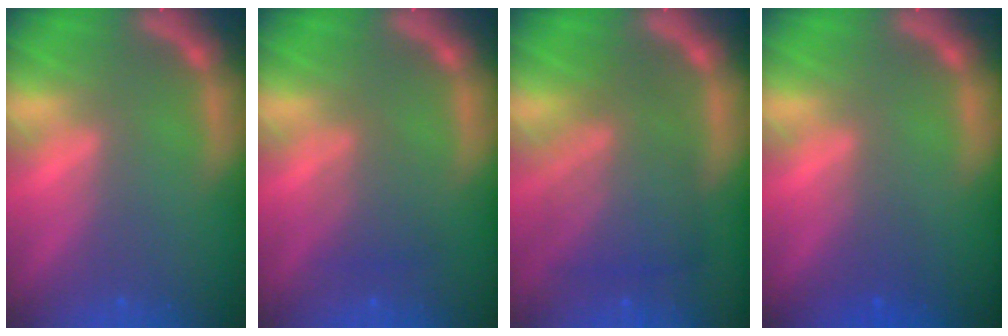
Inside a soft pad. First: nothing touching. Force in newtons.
{"total": 2.5}
{"total": 7.1}
{"total": 1.5}